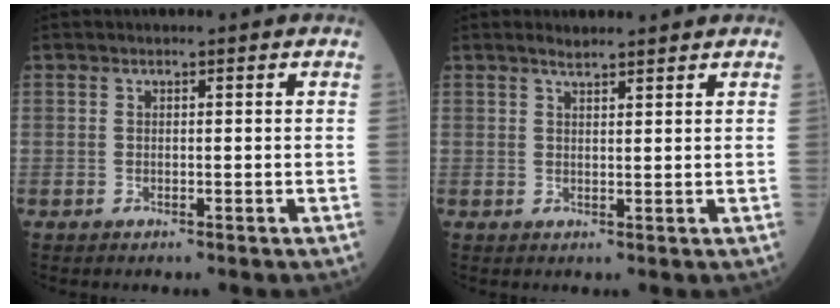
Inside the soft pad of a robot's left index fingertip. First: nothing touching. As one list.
[{"total": 2.3, "force": [2.1, 0.3, 0.8], "torque": [-0.017, 0.011, 0.036]}]